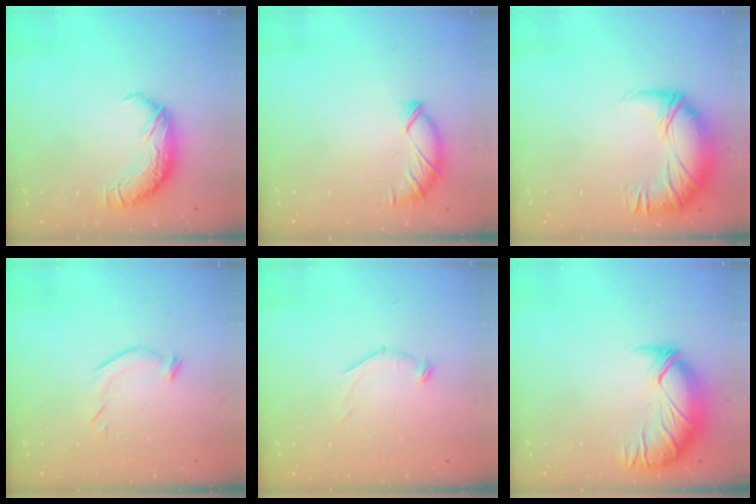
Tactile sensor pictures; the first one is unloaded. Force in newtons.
{"total": 6.4, "press": 6.4, "slide": 0.6}
{"total": 2.8, "press": 1.4, "slide": 2.5}
{"total": 5.8, "press": 5.7, "slide": 1.0}
{"total": 7.6, "press": 7.5, "slide": 0.8}
{"total": 2.8, "press": 0.9, "slide": 2.6}